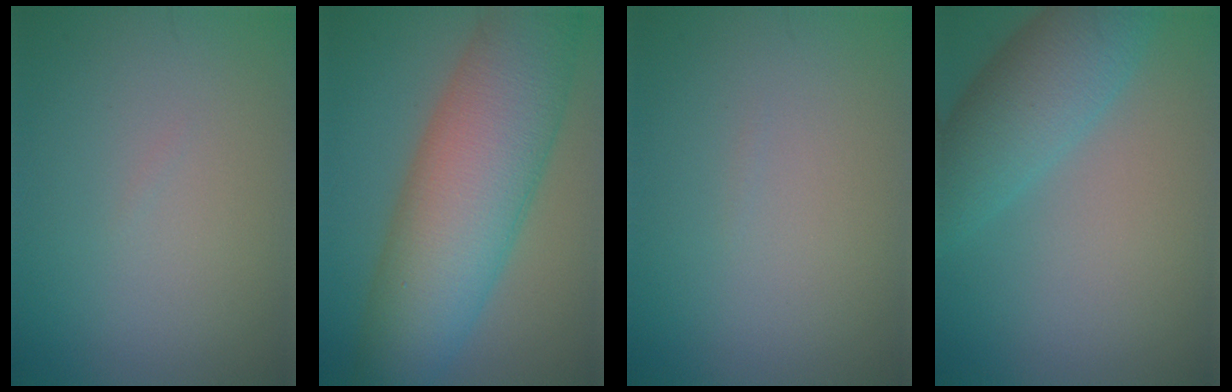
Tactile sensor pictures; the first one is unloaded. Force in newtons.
{"total": 11.9, "press": 11.9, "slide": 0.3}
{"total": 0.0}
{"total": 5.9, "press": 5.9, "slide": 0.2}